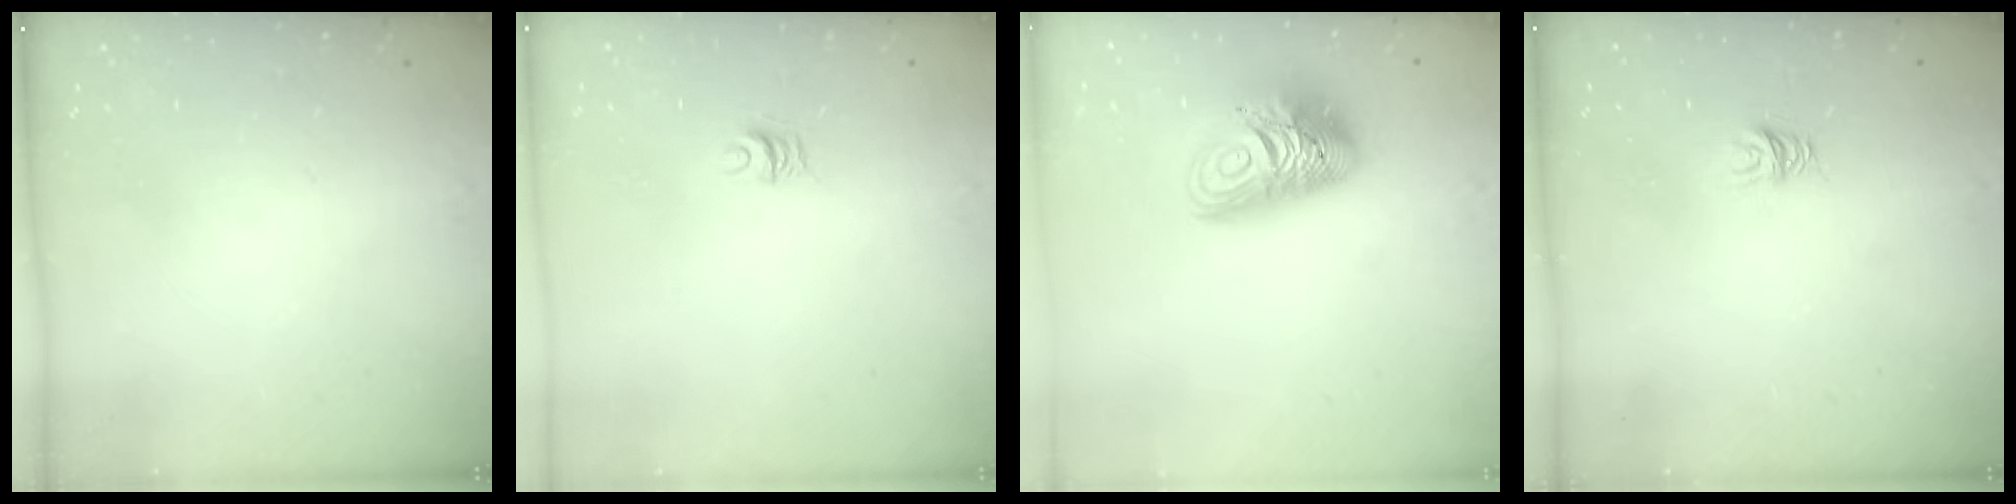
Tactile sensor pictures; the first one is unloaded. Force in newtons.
{"total": 4.6, "press": 4.5, "slide": 0.5}
{"total": 12.7, "press": 12.6, "slide": 1.3}
{"total": 6.1, "press": 6.1, "slide": 0.3}